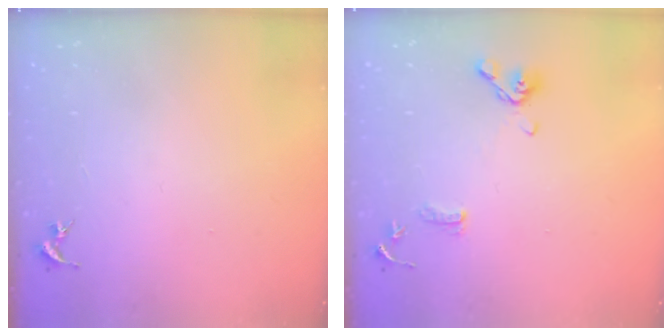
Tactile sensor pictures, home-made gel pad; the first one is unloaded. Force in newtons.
{"total": 11.8, "press": 11.7, "slide": 1.9}